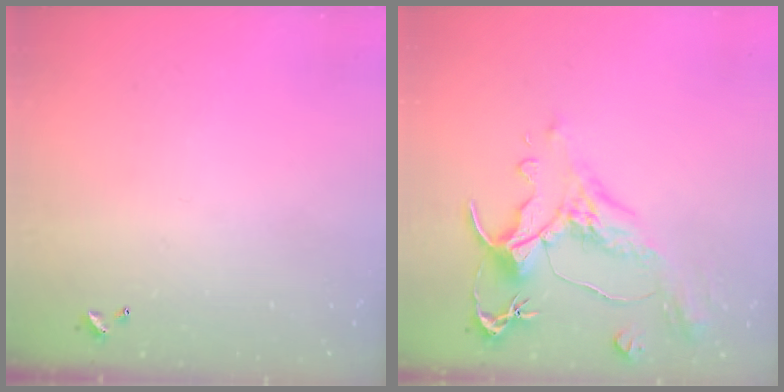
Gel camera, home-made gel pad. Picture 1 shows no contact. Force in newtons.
{"total": 1.6, "press": 0.4, "slide": 1.6}